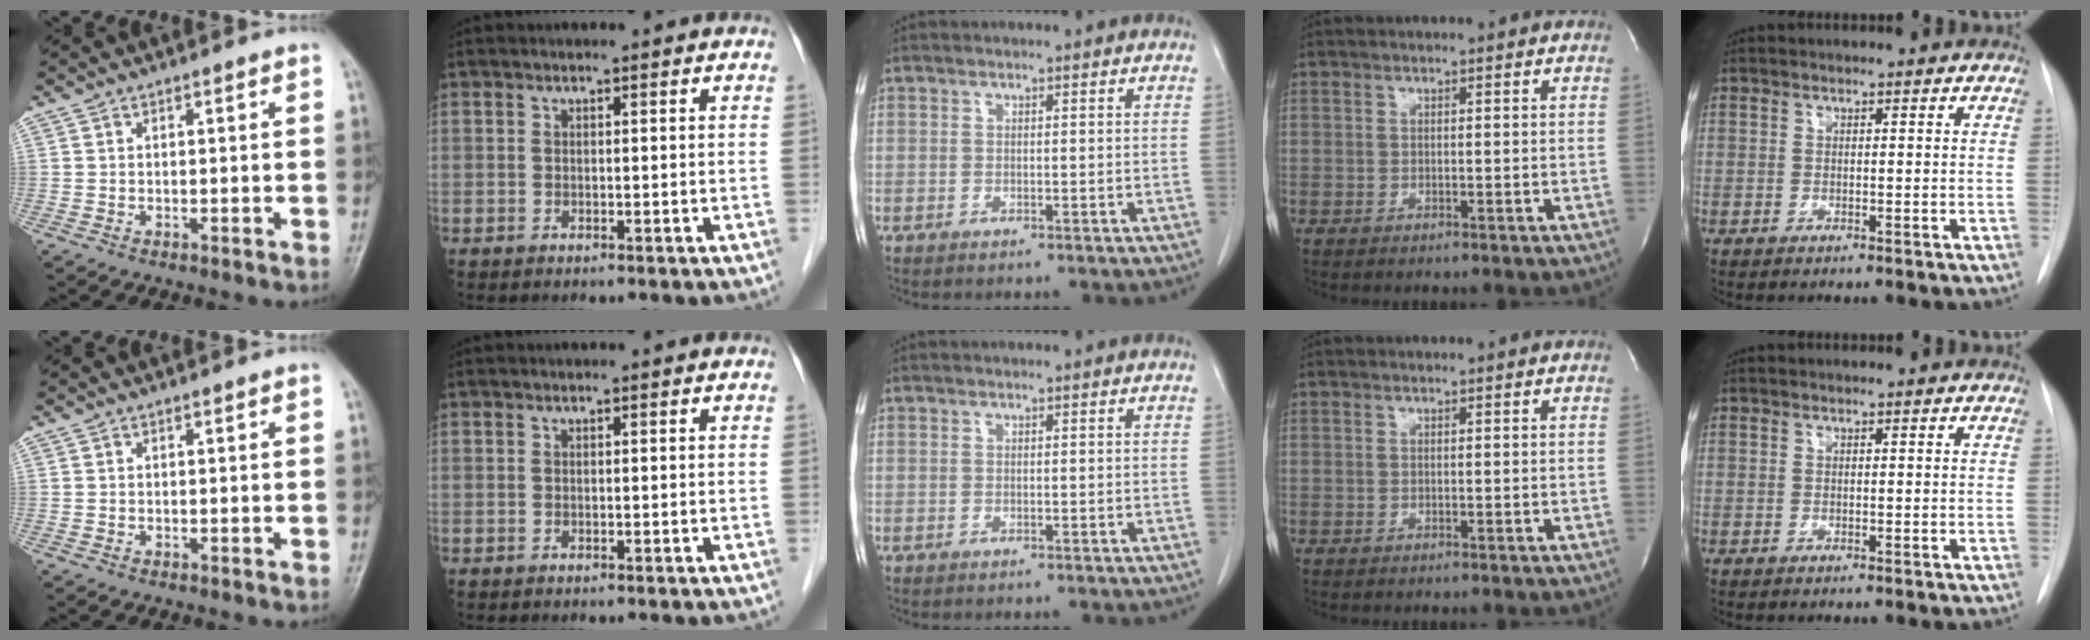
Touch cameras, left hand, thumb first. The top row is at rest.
{}